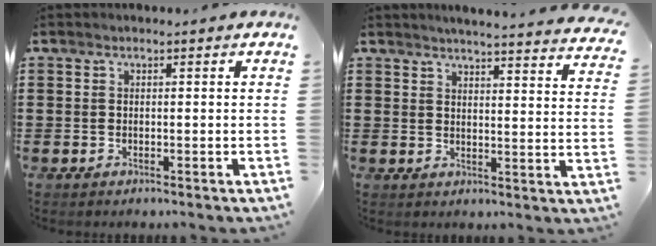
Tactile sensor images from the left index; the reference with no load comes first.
{"total": 3.8, "force": [3.7, -0.7, 0.6], "torque": [-0.029, -0.027, 0.062]}